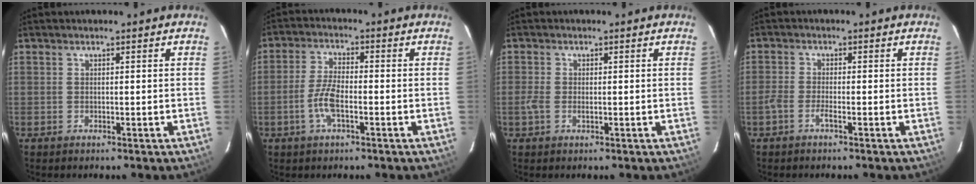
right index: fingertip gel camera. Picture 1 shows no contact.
{"total": 6.0, "force": [-2.2, 1.9, 5.2], "torque": [-0.113, 0.004, -0.046]}
{"total": 2.4, "force": [-0.5, 1.3, 1.9], "torque": [-0.040, -0.003, -0.011]}
{"total": 2.4, "force": [-1.6, 0.4, 1.8], "torque": [-0.048, 0.000, -0.037]}